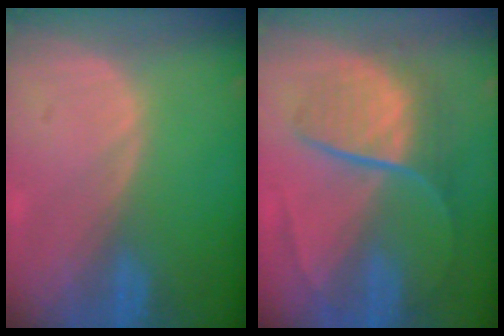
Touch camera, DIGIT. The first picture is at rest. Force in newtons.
{"total": 9.0, "press": 7.4, "slide": 5.1}